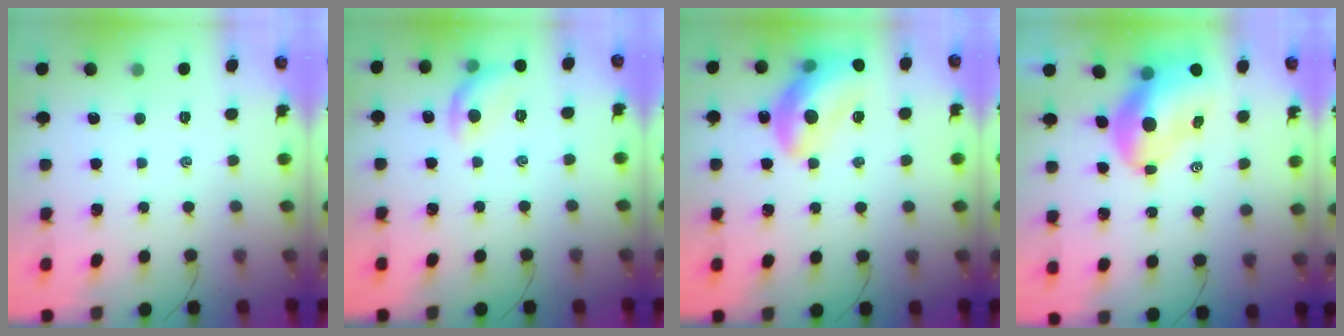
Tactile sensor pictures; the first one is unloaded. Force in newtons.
{"total": 9.1, "press": 9.1, "slide": 0.8}
{"total": 16.9, "press": 16.6, "slide": 3.4}
{"total": 10.7, "press": 10.3, "slide": 3.1}